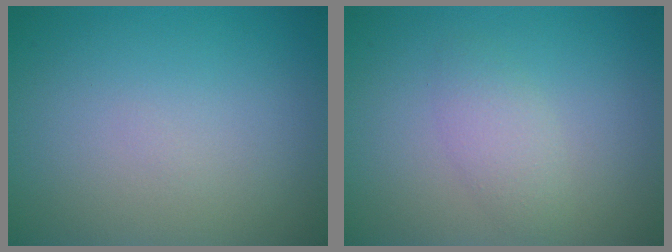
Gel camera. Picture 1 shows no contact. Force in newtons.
{"total": 1.7, "press": 1.7, "slide": 0.1}